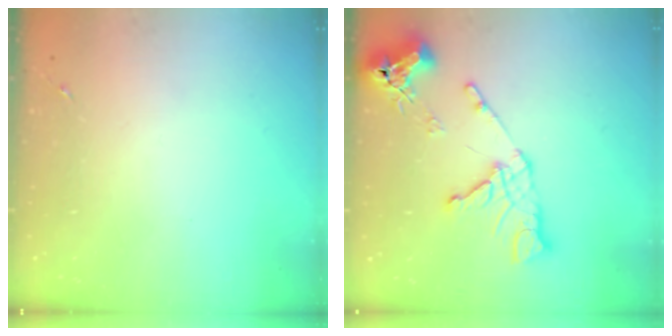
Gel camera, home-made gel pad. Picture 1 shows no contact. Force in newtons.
{"total": 14.1, "press": 14.0, "slide": 1.6}